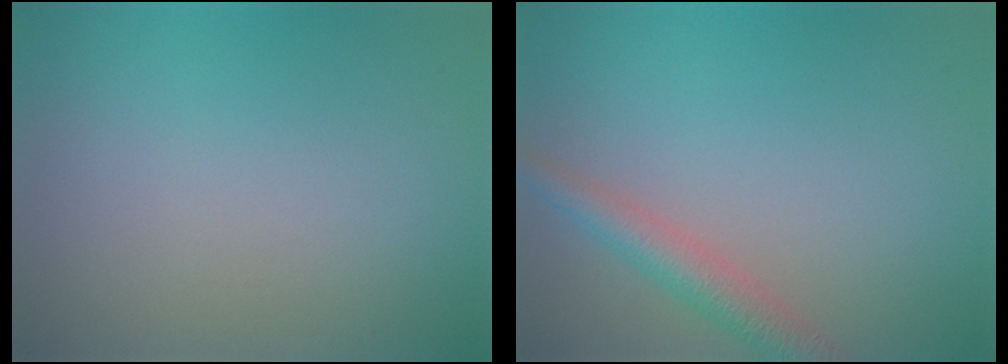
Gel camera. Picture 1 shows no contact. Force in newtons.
{"total": 3.2, "press": 3.2, "slide": 0.1}